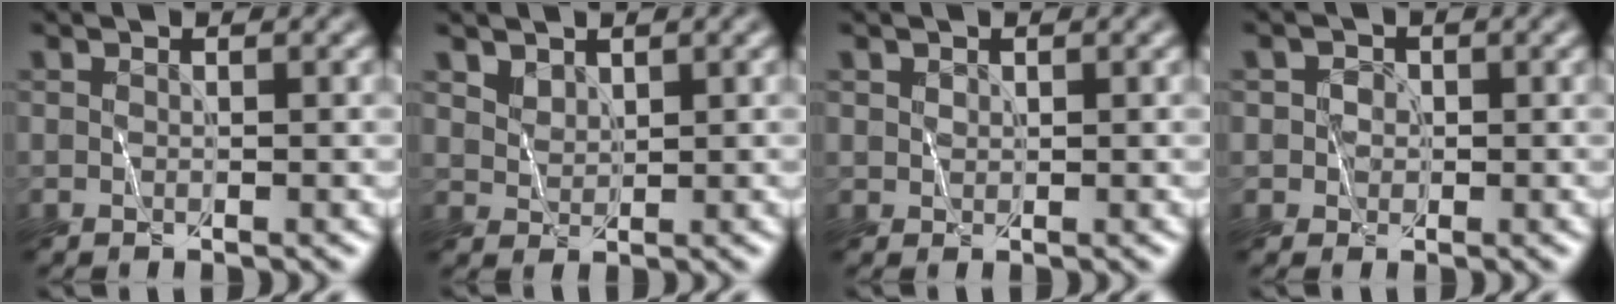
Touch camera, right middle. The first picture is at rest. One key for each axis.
{"total": 1.8, "fx": 1.6, "fy": 0.8, "fz": 0.1, "tx": -0.009, "ty": -0.010, "tz": 0.043}
{"total": 0.9, "fx": 0.7, "fy": 0.5, "fz": -0.2, "tx": 0.008, "ty": -0.001, "tz": 0.013}
{"total": 1.8, "fx": 0.5, "fy": 1.7, "fz": 0.2, "tx": 0.021, "ty": 0.007, "tz": -0.003}